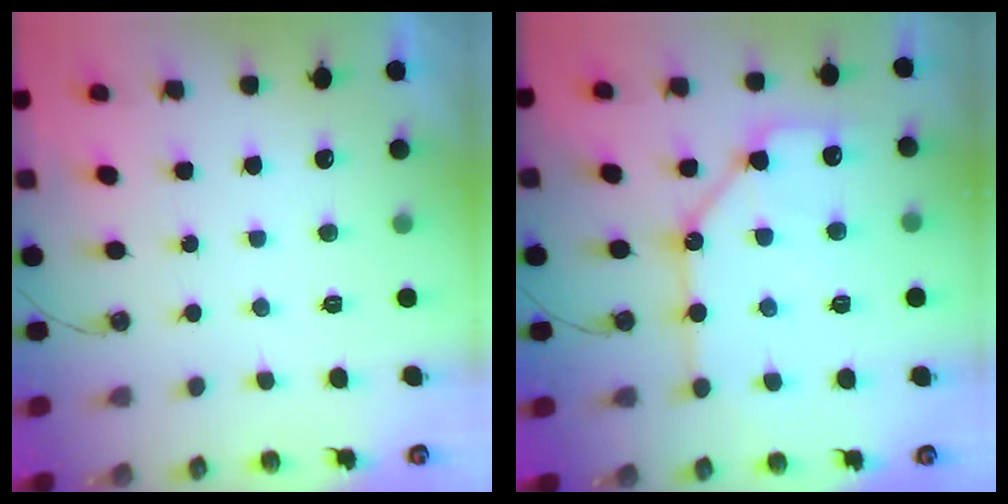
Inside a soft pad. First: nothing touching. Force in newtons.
{"total": 13.5, "press": 13.4, "slide": 1.5}